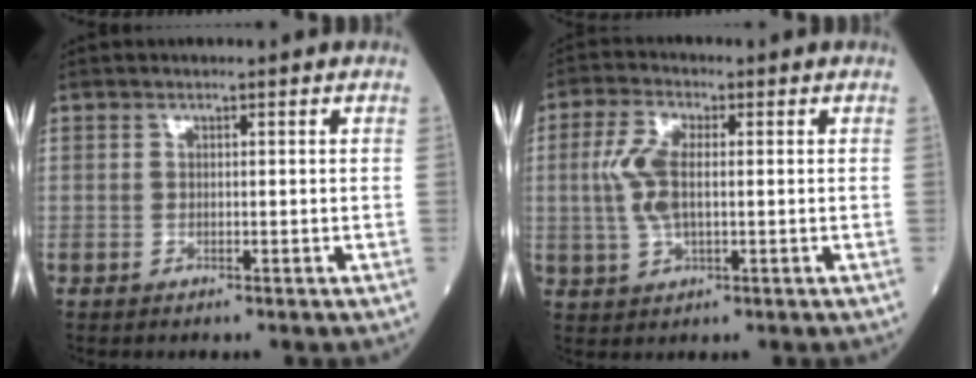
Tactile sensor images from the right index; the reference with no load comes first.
{"total": 6.5, "force": [0.4, 2.5, 6.0], "torque": [-0.144, 0.009, 0.009]}